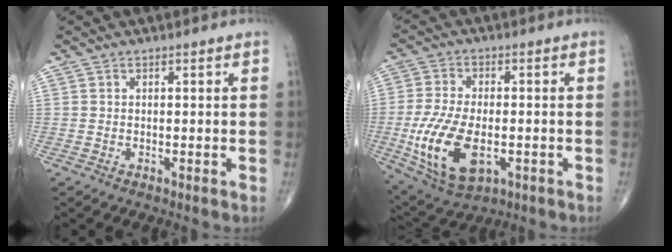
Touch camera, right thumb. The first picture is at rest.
{"total": 14.9, "force": [-3.5, 8.0, 12.1], "torque": [-0.239, -0.005, -0.050]}